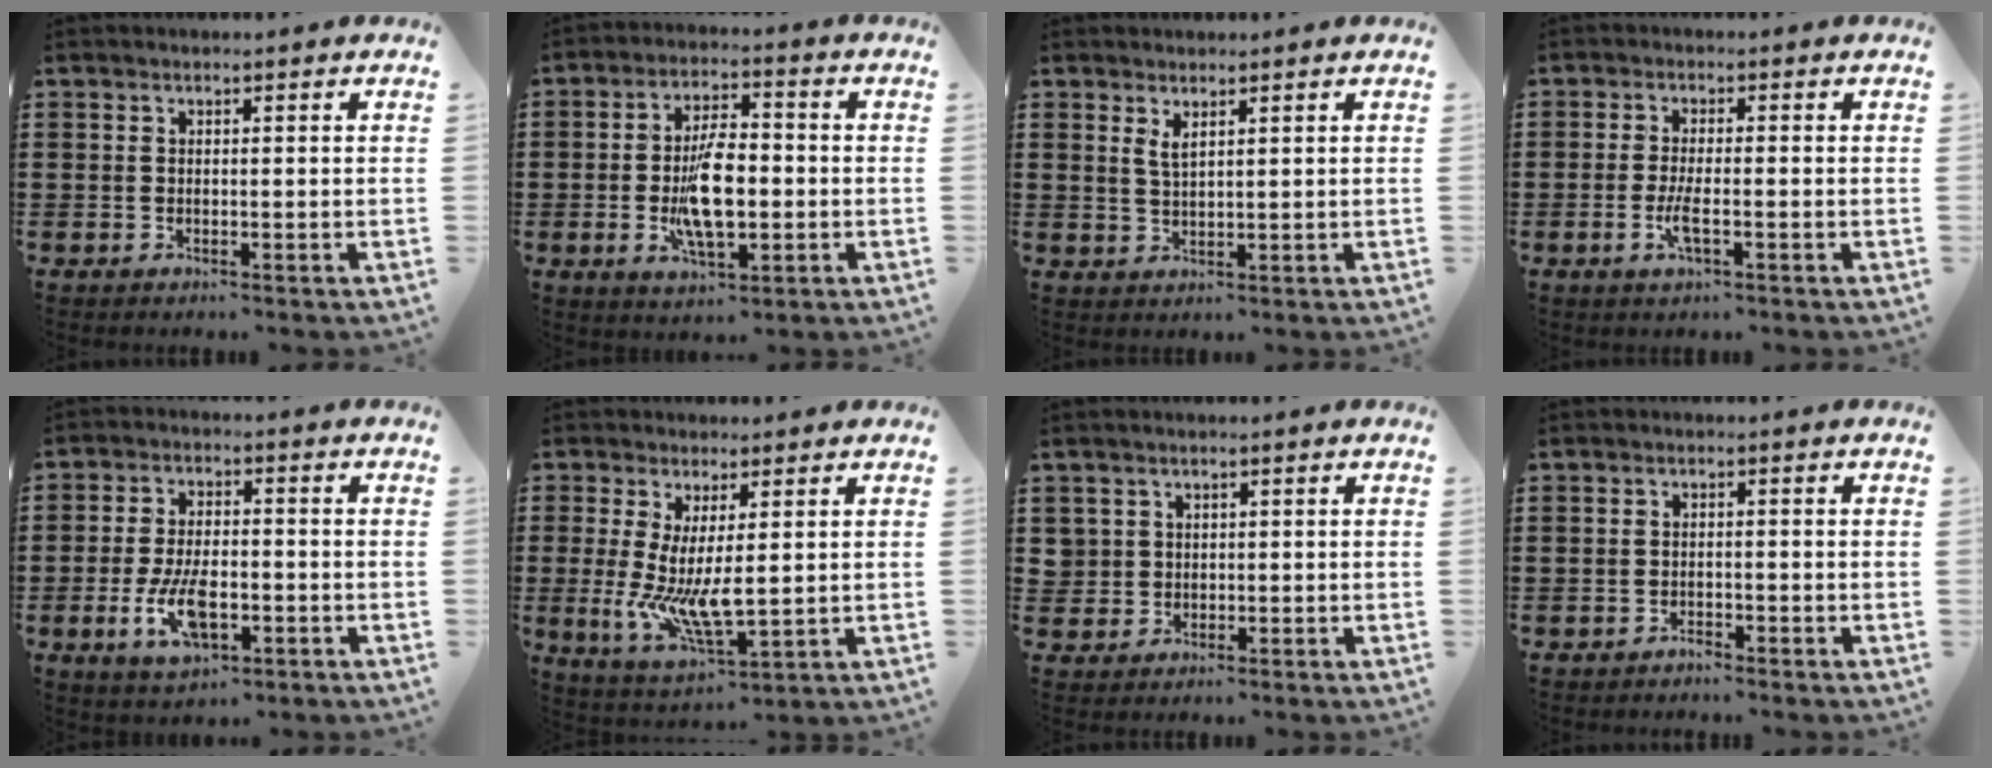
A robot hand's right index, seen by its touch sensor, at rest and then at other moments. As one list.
[{"total": 9.9, "force": [-1.5, 4.2, 8.8], "torque": [-0.174, -0.007, -0.031]}, {"total": 2.1, "force": [1.4, 0.6, 1.4], "torque": [-0.030, 0.002, 0.025]}, {"total": 3.4, "force": [-1.3, 0.7, 3.1], "torque": [-0.066, -0.005, -0.027]}, {"total": 7.9, "force": [-2.6, 3.7, 6.4], "torque": [-0.138, -0.002, -0.049]}, {"total": 7.5, "force": [0.0, 2.2, 7.2], "torque": [-0.146, -0.022, 0.000]}, {"total": 1.9, "force": [0.4, 1.8, 0.2], "torque": [-0.012, 0.011, 0.006]}, {"total": 1.2, "force": [-1.2, 0.2, 0.0], "torque": [-0.004, 0.002, -0.026]}]